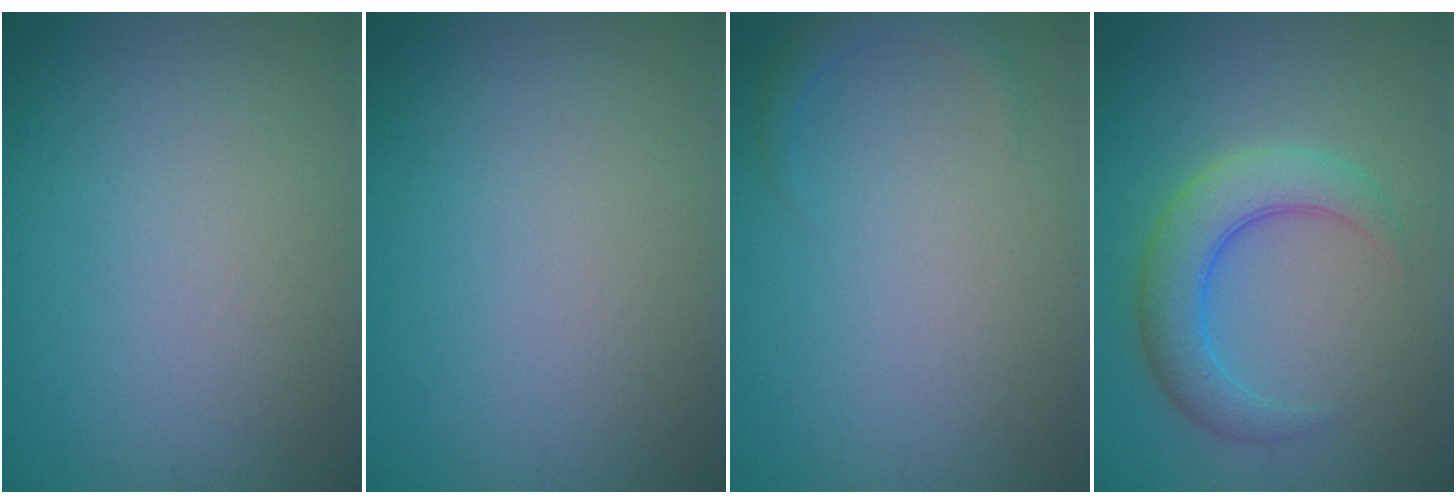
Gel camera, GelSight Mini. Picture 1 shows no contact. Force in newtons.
{"total": 0.0}
{"total": 1.5, "press": 1.5, "slide": 0.2}
{"total": 4.8, "press": 4.8, "slide": 0.2}